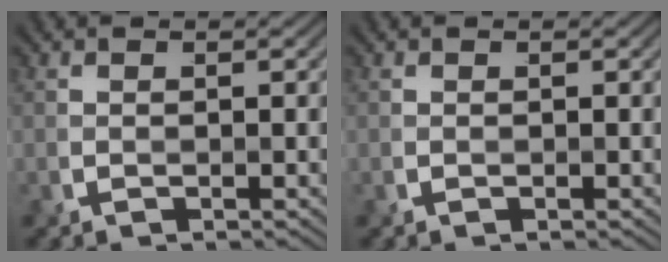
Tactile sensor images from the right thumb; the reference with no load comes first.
{"total": 0.0}